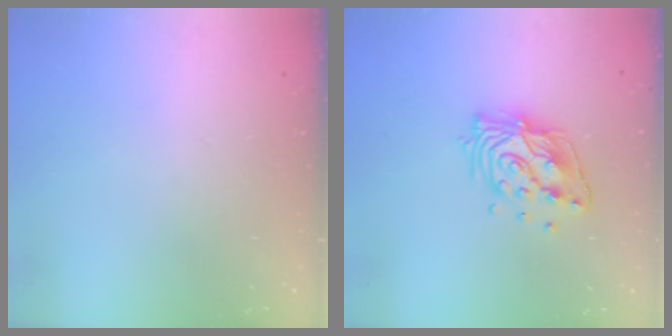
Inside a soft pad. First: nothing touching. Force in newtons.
{"total": 13.3, "press": 13.2, "slide": 1.5}